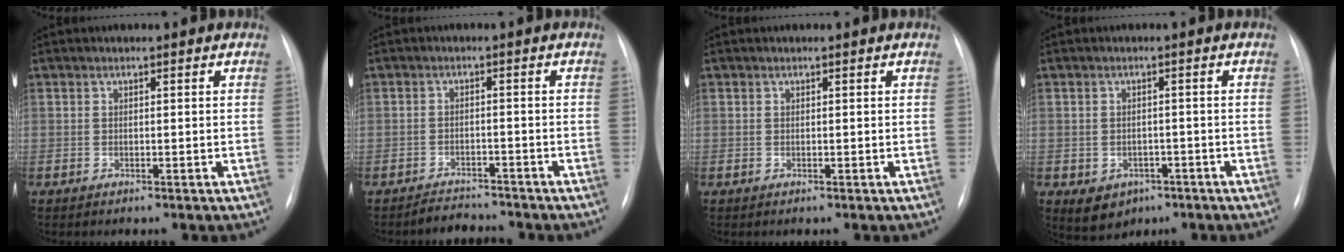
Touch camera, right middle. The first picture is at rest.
{"total": 3.7, "force": [-3.5, 1.0, -0.1], "torque": [-0.002, -0.004, -0.054]}
{"total": 0.0}
{"total": 5.4, "force": [-2.5, 4.3, 2.0], "torque": [-0.033, 0.006, -0.023]}